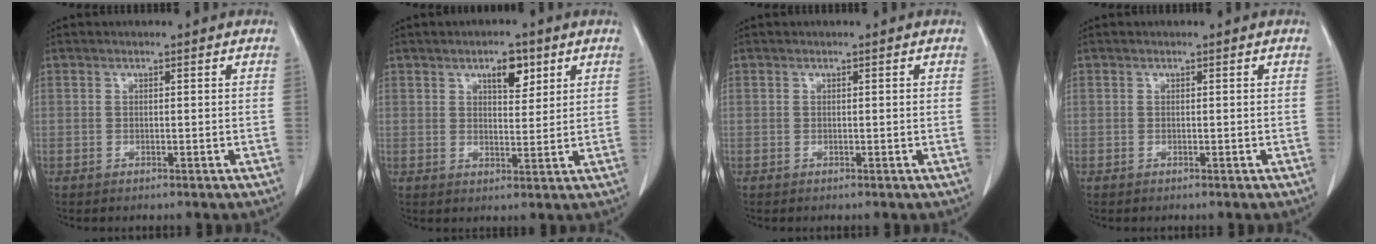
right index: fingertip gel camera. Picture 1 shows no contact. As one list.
[{"total": 4.8, "force": [2.6, 2.0, 3.5], "torque": [-0.051, 0.000, 0.041]}, {"total": 0.0}, {"total": 0.0}]